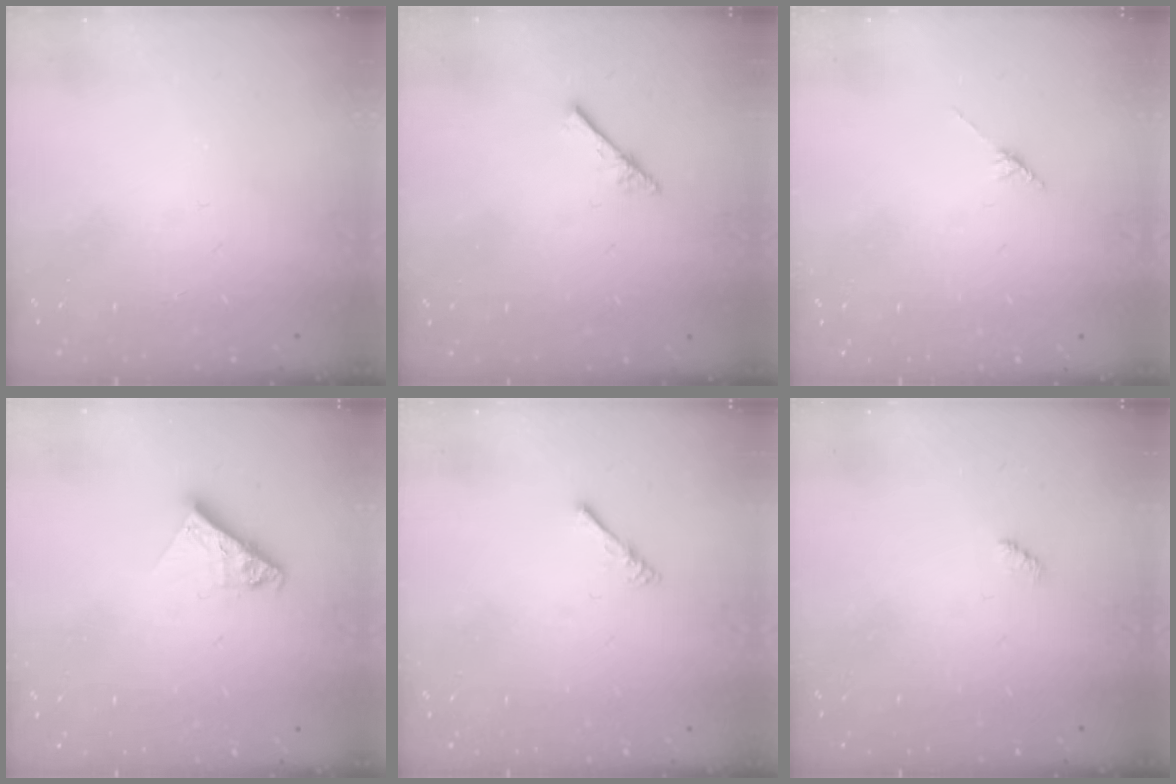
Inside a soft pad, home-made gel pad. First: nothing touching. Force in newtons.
{"total": 2.3, "press": 2.3, "slide": 0.2}
{"total": 2.8, "press": 2.8, "slide": 0.4}
{"total": 8.1, "press": 8.1, "slide": 0.7}
{"total": 1.6, "press": 1.6, "slide": 0.4}
{"total": 2.3, "press": 2.2, "slide": 0.5}